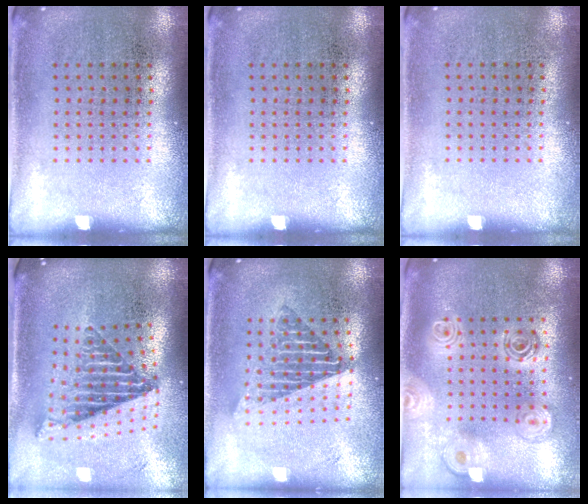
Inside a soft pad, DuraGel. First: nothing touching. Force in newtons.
{"total": 0.0}
{"total": 0.0}
{"total": 2.6, "press": 1.7, "slide": 1.9}
{"total": 1.7, "press": 1.4, "slide": 1.0}
{"total": 2.1, "press": 1.7, "slide": 1.3}